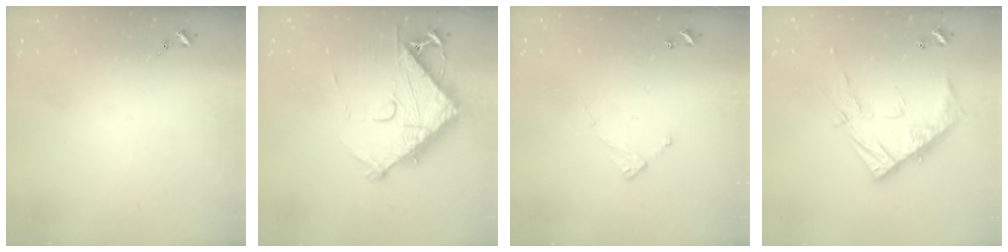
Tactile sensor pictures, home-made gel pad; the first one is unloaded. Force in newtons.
{"total": 13.1, "press": 13.0, "slide": 1.0}
{"total": 6.4, "press": 6.4, "slide": 0.4}
{"total": 15.0, "press": 15.0, "slide": 1.0}